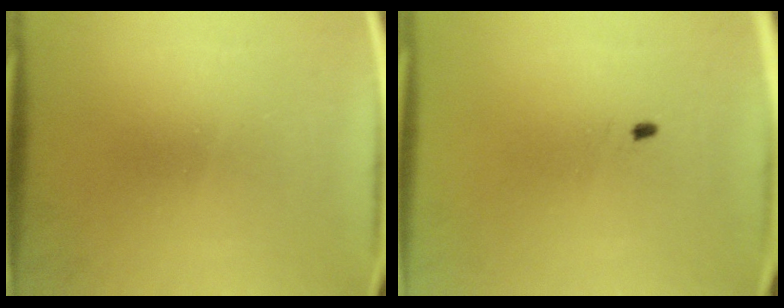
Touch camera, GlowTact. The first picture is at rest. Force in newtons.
{"total": 0.5}